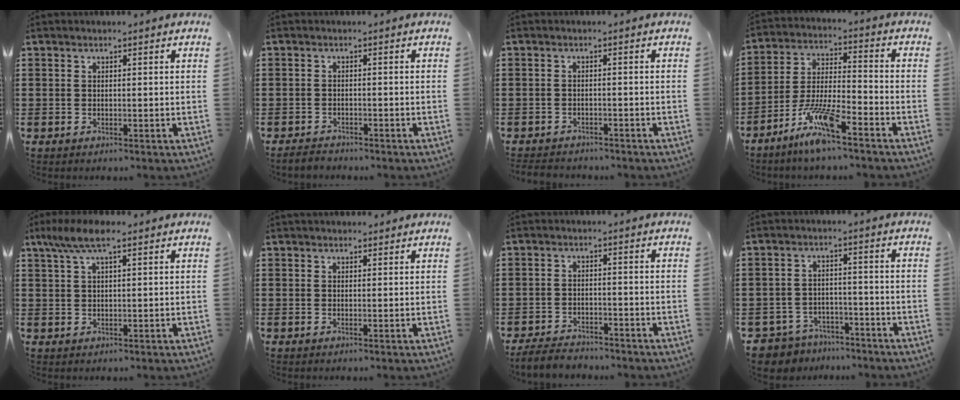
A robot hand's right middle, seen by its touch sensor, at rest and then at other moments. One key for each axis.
{"total": 1.5, "fx": -1.4, "fy": 0.7, "fz": 0.0, "tx": -0.005, "ty": 0.003, "tz": -0.031}
{"total": 2.0, "fx": -2.0, "fy": 0.5, "fz": -0.1, "tx": -0.005, "ty": 0.000, "tz": -0.044}
{"total": 9.0, "fx": -6.4, "fy": 1.2, "fz": 6.1, "tx": -0.136, "ty": -0.008, "tz": -0.126}
{"total": 5.6, "fx": 3.2, "fy": 1.3, "fz": 4.5, "tx": -0.093, "ty": 0.008, "tz": 0.056}
{"total": 1.1, "fx": 1.1, "fy": 0.2, "fz": 0.1, "tx": 0.004, "ty": -0.002, "tz": 0.019}
{"total": 3.4, "fx": -3.3, "fy": 0.9, "fz": 0.3, "tx": -0.017, "ty": 0.002, "tz": -0.072}
{"total": 4.4, "fx": -4.3, "fy": 1.0, "fz": 0.0, "tx": -0.022, "ty": -0.003, "tz": -0.094}